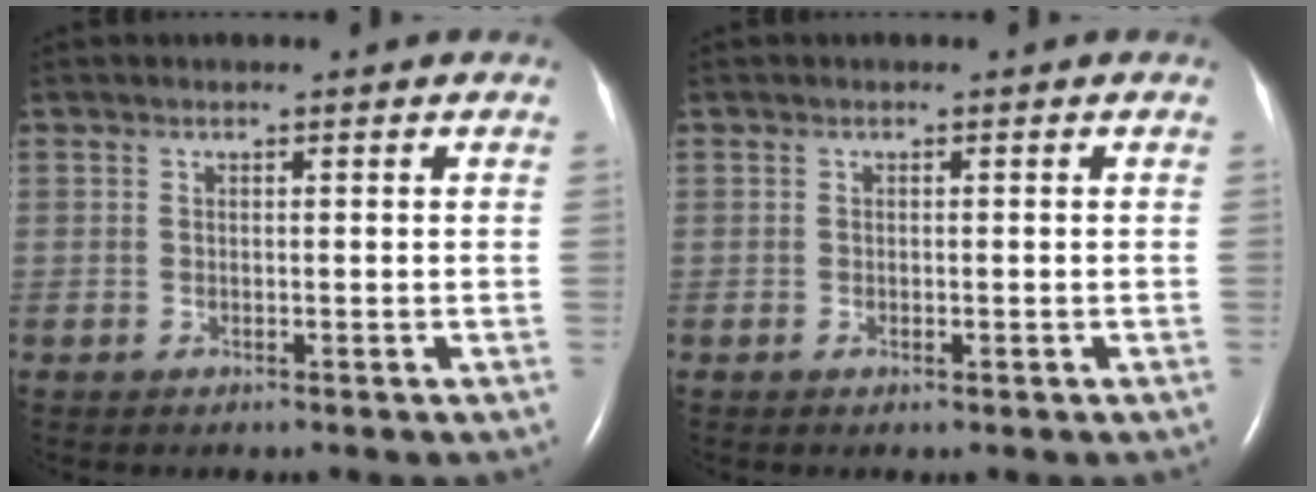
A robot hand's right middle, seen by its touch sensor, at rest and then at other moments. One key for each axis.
{"total": 0.6, "fx": -0.3, "fy": 0.2, "fz": 0.5, "tx": -0.010, "ty": -0.002, "tz": -0.002}